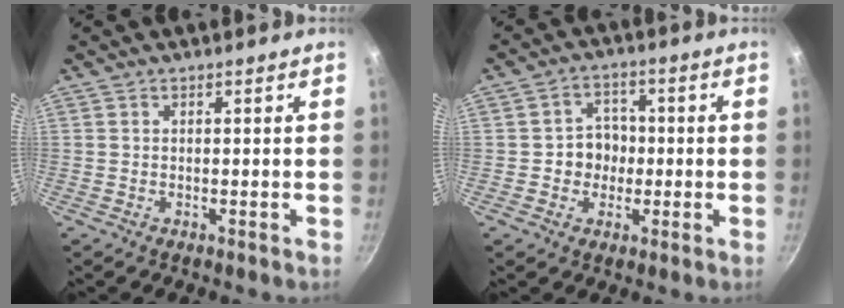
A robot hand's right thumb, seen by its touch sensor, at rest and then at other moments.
{"total": 6.0, "force": [-0.6, 5.4, 2.6], "torque": [0.002, 0.014, -0.015]}